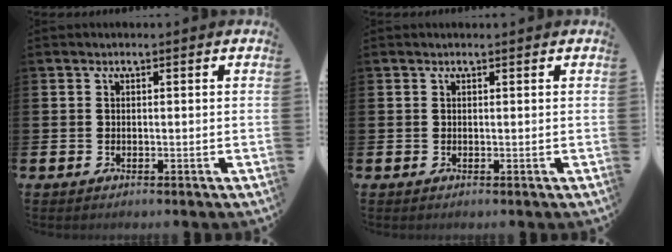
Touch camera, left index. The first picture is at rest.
{"total": 0.0}